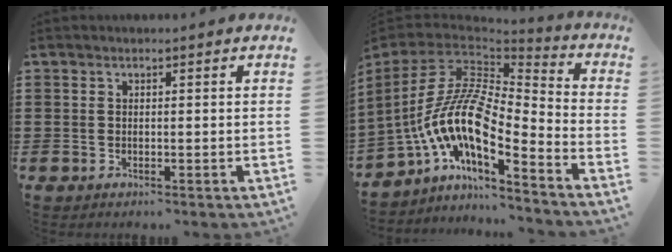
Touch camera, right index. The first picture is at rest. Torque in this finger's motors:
{"motor_torque": [1.60, -0.54, 1.05, 0.21]}